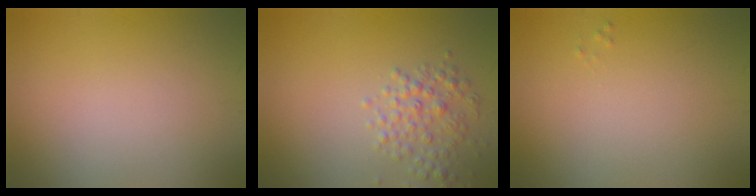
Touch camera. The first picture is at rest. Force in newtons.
{"total": 2.8, "press": 2.8, "slide": 0.1}
{"total": 0.0}